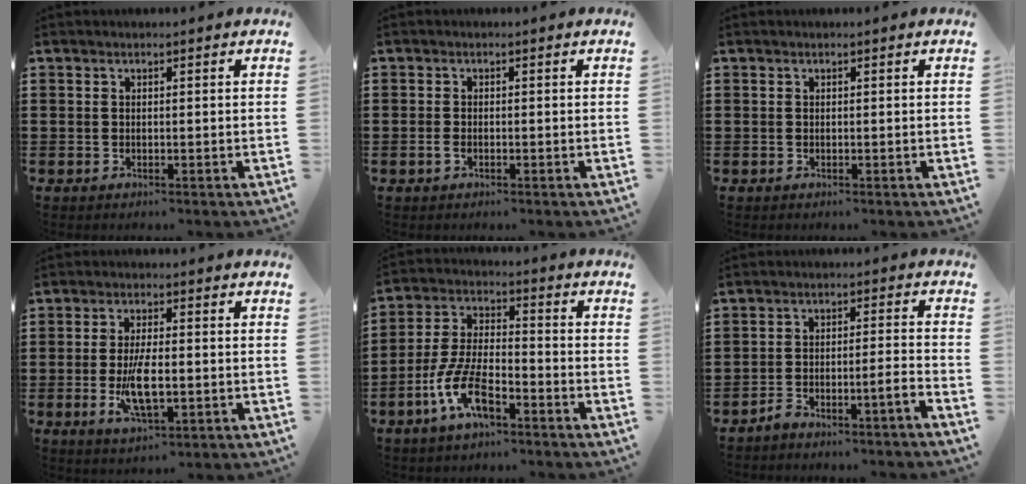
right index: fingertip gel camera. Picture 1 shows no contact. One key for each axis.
{"total": 1.0, "fx": -0.5, "fy": 0.5, "fz": 0.8, "tx": -0.023, "ty": -0.006, "tz": -0.011}
{"total": 0.0}
{"total": 7.3, "fx": -1.3, "fy": 2.7, "fz": 6.6, "tx": -0.139, "ty": -0.009, "tz": -0.025}
{"total": 9.1, "fx": -4.9, "fy": 3.4, "fz": 6.9, "tx": -0.167, "ty": -0.006, "tz": -0.096}
{"total": 3.7, "fx": -3.4, "fy": -0.4, "fz": 1.4, "tx": -0.028, "ty": 0.003, "tz": -0.069}